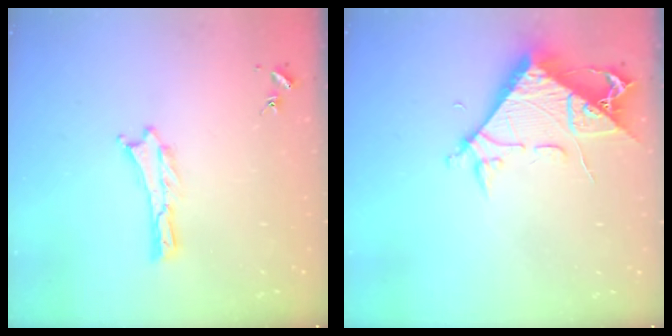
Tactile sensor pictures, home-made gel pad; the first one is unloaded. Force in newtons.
{"total": 7.0, "press": 6.9, "slide": 1.0}